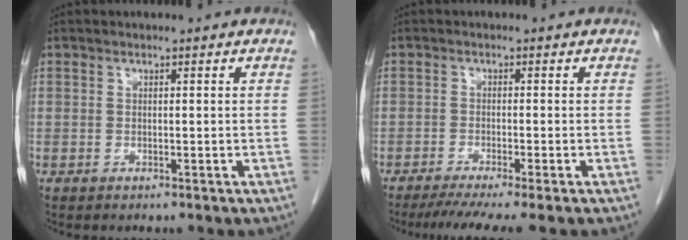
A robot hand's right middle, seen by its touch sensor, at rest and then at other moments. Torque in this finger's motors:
{"motor_torque": [0.55, -0.39, 0.27, 0.05]}